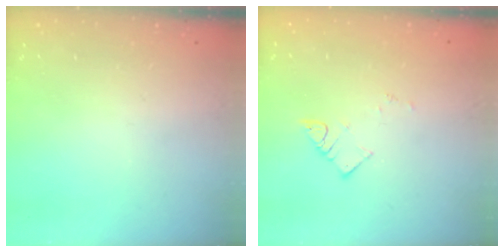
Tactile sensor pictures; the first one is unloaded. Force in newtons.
{"total": 4.1, "press": 4.1, "slide": 0.2}